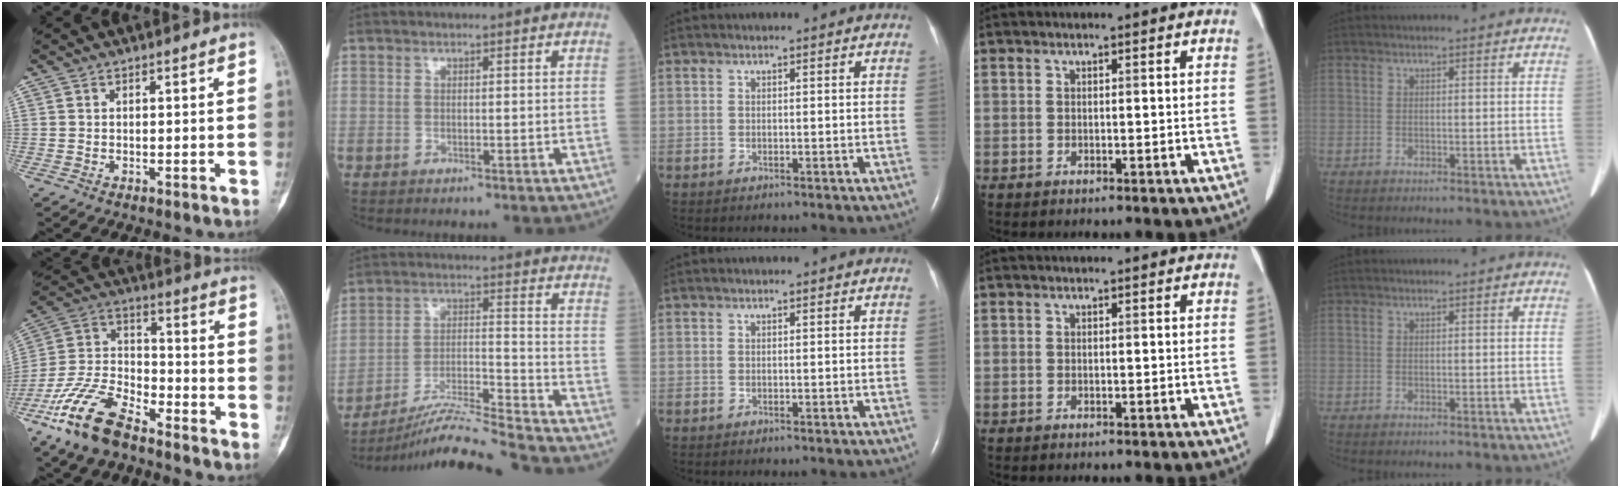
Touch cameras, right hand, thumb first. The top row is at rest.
{"thumb": {"total": 15.6, "force": [-10.5, 6.6, 9.4], "torque": [-0.191, 0.053, -0.209]}, "index": {"total": 17.8, "force": [-16.9, -2.4, 4.8], "torque": [-0.086, -0.003, -0.276]}}